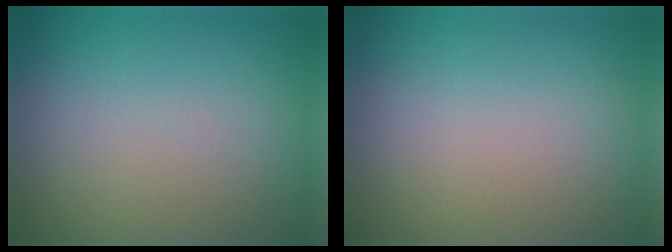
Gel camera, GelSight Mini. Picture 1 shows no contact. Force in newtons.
{"total": 0.0}